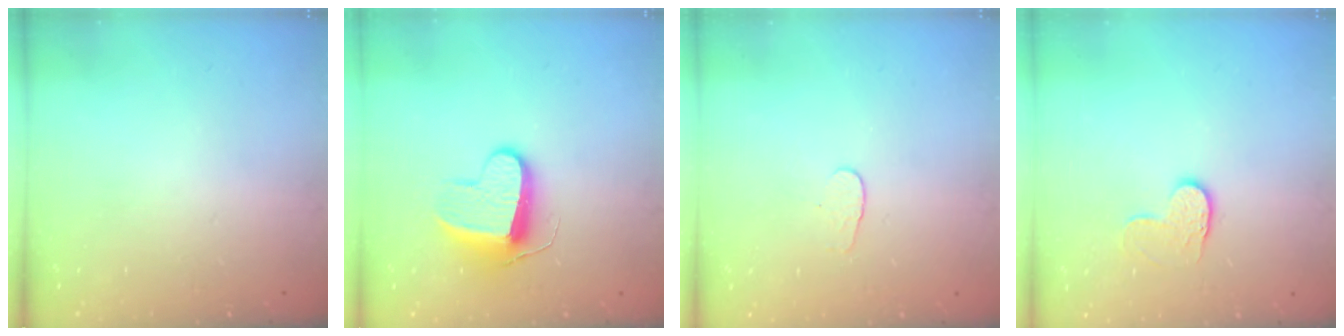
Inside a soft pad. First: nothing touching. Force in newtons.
{"total": 9.9, "press": 9.9, "slide": 0.2}
{"total": 3.3, "press": 3.3, "slide": 0.3}
{"total": 6.2, "press": 6.2, "slide": 0.4}